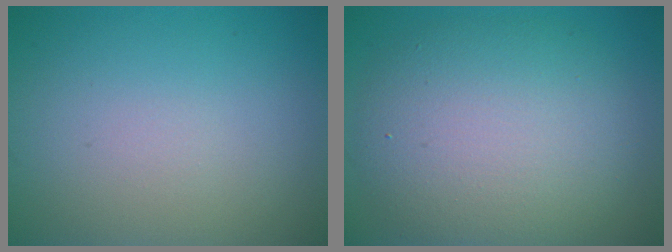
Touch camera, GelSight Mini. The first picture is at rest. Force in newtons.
{"total": 8.3, "press": 8.2, "slide": 0.6}